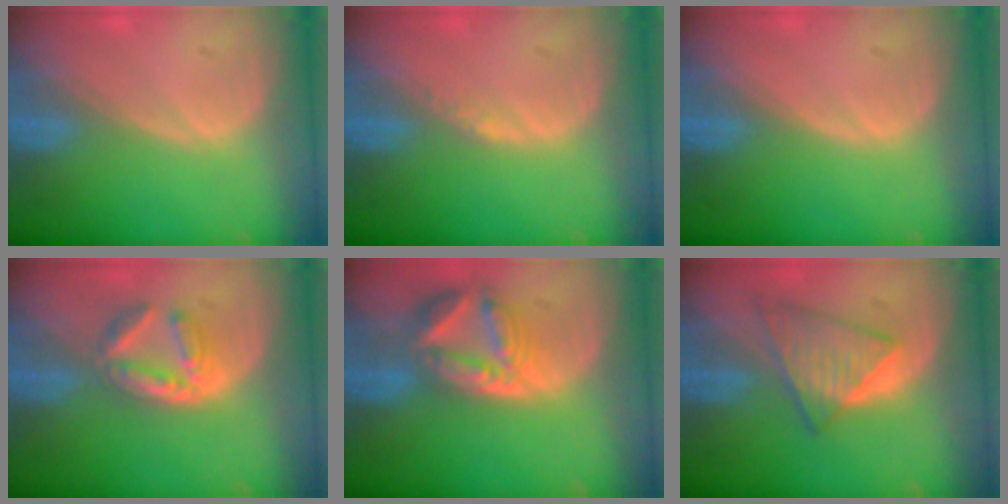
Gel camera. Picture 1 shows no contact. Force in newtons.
{"total": 0.8, "press": 0.6, "slide": 0.4}
{"total": 0.0}
{"total": 5.2, "press": 5.0, "slide": 1.5}
{"total": 8.0, "press": 7.1, "slide": 3.8}
{"total": 6.0, "press": 5.9, "slide": 0.7}